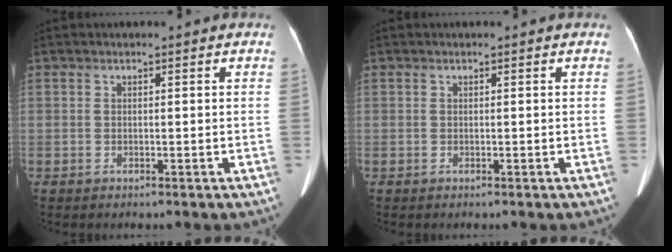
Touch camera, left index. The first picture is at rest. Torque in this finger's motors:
{"motor_torque": [0.01, 0.00, 0.00, 0.00]}